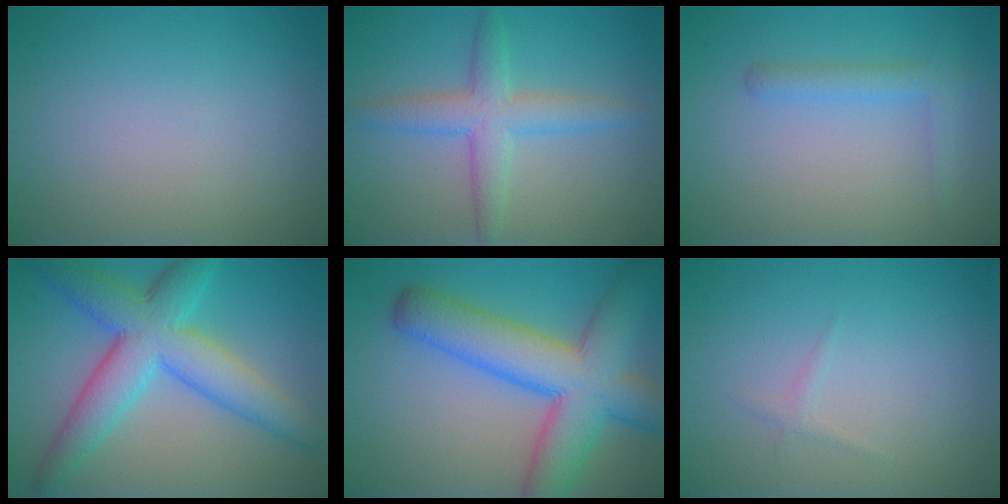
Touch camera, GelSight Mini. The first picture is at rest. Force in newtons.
{"total": 4.9, "press": 4.9, "slide": 0.0}
{"total": 1.9, "press": 1.9, "slide": 0.1}
{"total": 7.9, "press": 7.9, "slide": 0.3}
{"total": 9.9, "press": 9.9, "slide": 0.4}
{"total": 0.6, "press": 0.6, "slide": 0.0}